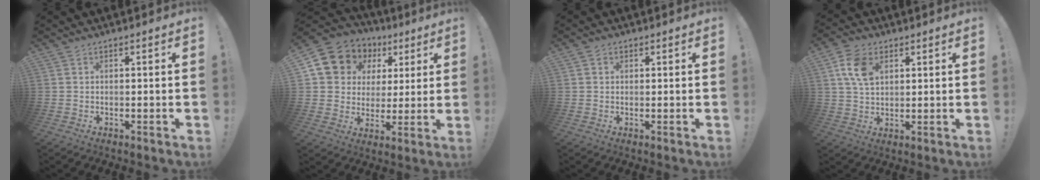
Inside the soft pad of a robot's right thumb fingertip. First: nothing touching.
{"total": 12.1, "force": [5.9, 10.0, 3.6], "torque": [-0.058, -0.035, 0.123]}
{"total": 1.1, "force": [0.4, 1.0, 0.1], "torque": [0.006, -0.001, 0.005]}
{"total": 9.9, "force": [3.6, 6.7, 6.4], "torque": [-0.111, 0.002, 0.070]}